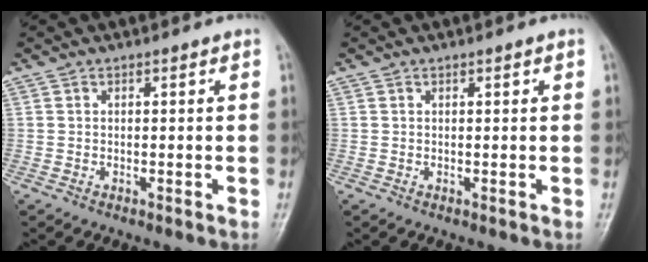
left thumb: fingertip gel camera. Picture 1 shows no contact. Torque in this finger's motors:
{"motor_torque": [-0.01, -0.16, -0.14, -0.15, -0.01]}